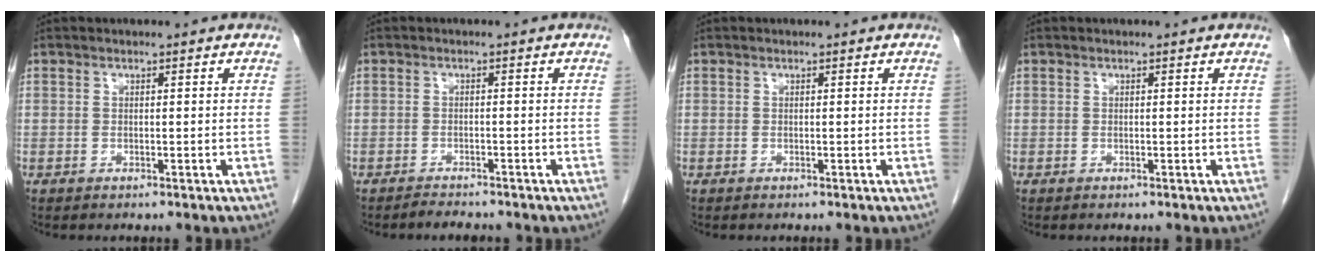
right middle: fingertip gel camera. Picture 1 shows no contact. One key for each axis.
{"total": 2.2, "fx": -2.1, "fy": 0.4, "fz": 0.6, "tx": -0.016, "ty": -0.007, "tz": -0.030}
{"total": 0.0}
{"total": 0.0}